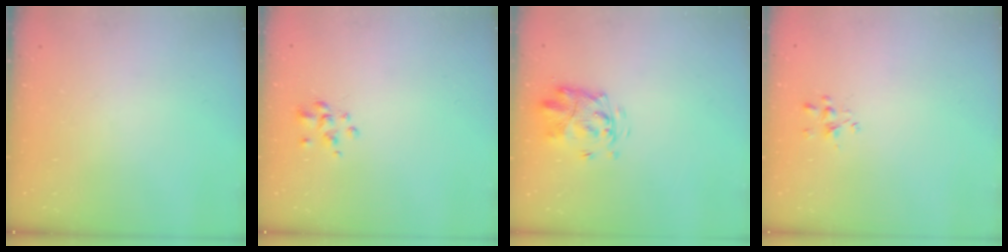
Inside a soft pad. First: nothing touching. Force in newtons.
{"total": 2.7, "press": 2.5, "slide": 0.9}
{"total": 3.5, "press": 3.3, "slide": 1.2}
{"total": 1.6, "press": 1.5, "slide": 0.5}